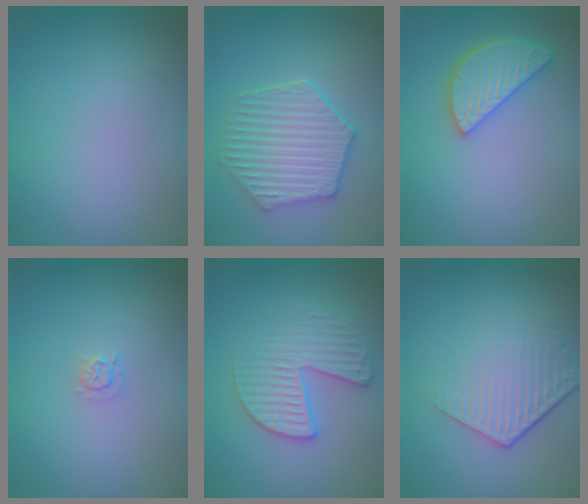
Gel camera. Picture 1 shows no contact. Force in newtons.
{"total": 5.4, "press": 4.6, "slide": 2.8}
{"total": 3.9, "press": 3.7, "slide": 1.4}
{"total": 0.9, "press": 0.9, "slide": 0.1}
{"total": 3.4, "press": 3.2, "slide": 1.2}
{"total": 4.4, "press": 3.1, "slide": 3.1}